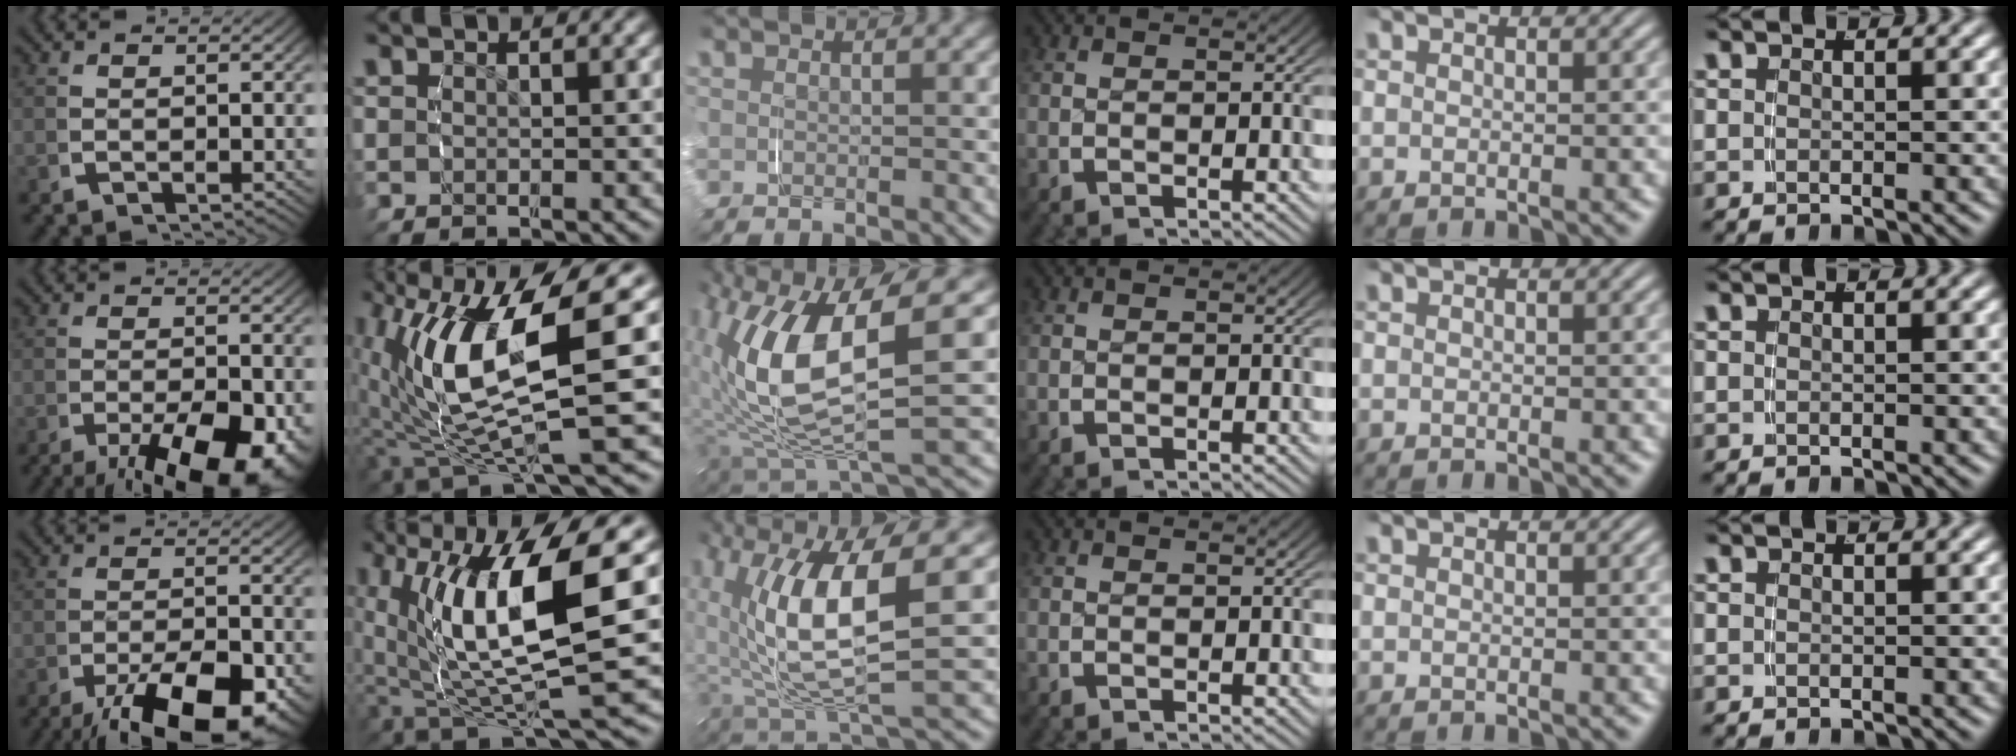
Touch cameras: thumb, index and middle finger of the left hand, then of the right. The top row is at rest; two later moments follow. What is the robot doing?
{"motion": "grasp_and_lifting", "object": "pencil case"}